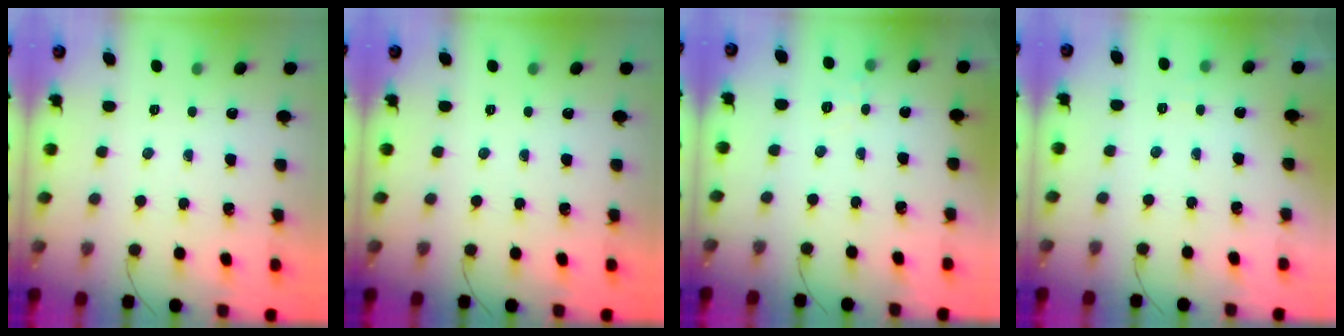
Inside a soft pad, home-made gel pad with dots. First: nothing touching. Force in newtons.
{"total": 0.0}
{"total": 5.3, "press": 5.1, "slide": 1.5}
{"total": 2.6, "press": 2.1, "slide": 1.5}